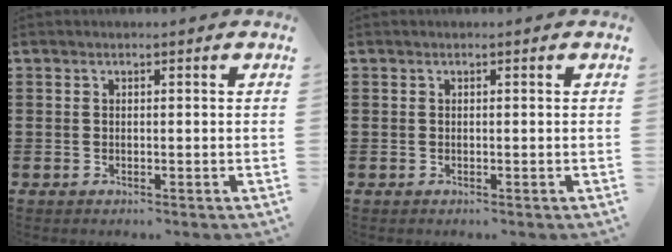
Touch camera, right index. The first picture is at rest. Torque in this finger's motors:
{"motor_torque": [-0.02, 0.02, 0.00, 0.00]}